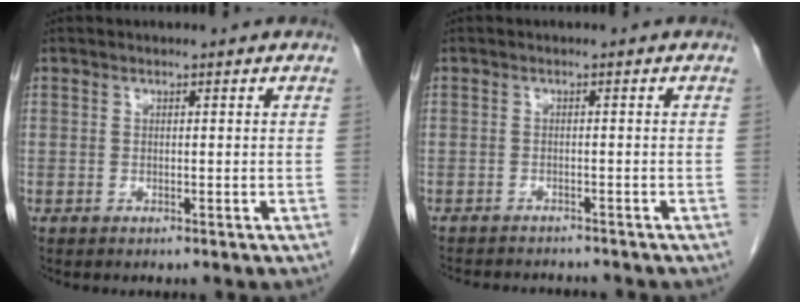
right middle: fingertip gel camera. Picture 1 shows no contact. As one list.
[{"total": 7.4, "force": [-6.9, 1.5, 2.0], "torque": [-0.029, -0.005, -0.093]}]